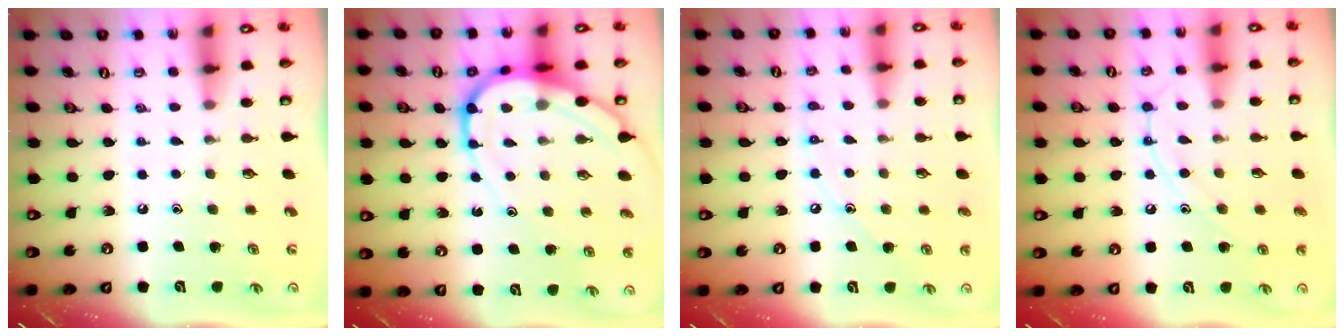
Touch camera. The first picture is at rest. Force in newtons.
{"total": 13.1, "press": 13.1, "slide": 1.2}
{"total": 5.8, "press": 5.8, "slide": 0.3}
{"total": 9.3, "press": 9.3, "slide": 0.4}